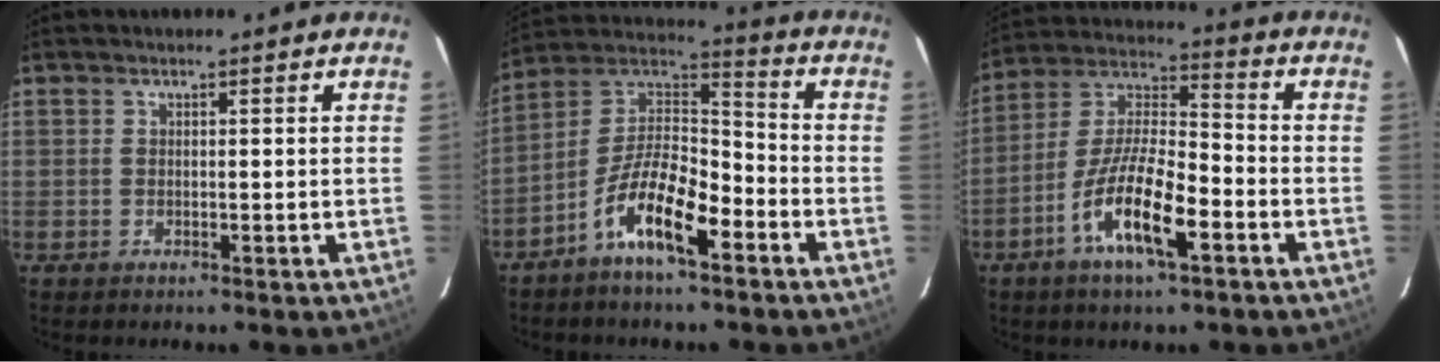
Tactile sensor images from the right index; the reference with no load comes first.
{"total": 12.8, "force": [-7.1, 4.5, 9.7], "torque": [-0.185, 0.013, -0.130]}
{"total": 14.0, "force": [-6.4, 3.8, 11.8], "torque": [-0.236, -0.005, -0.124]}